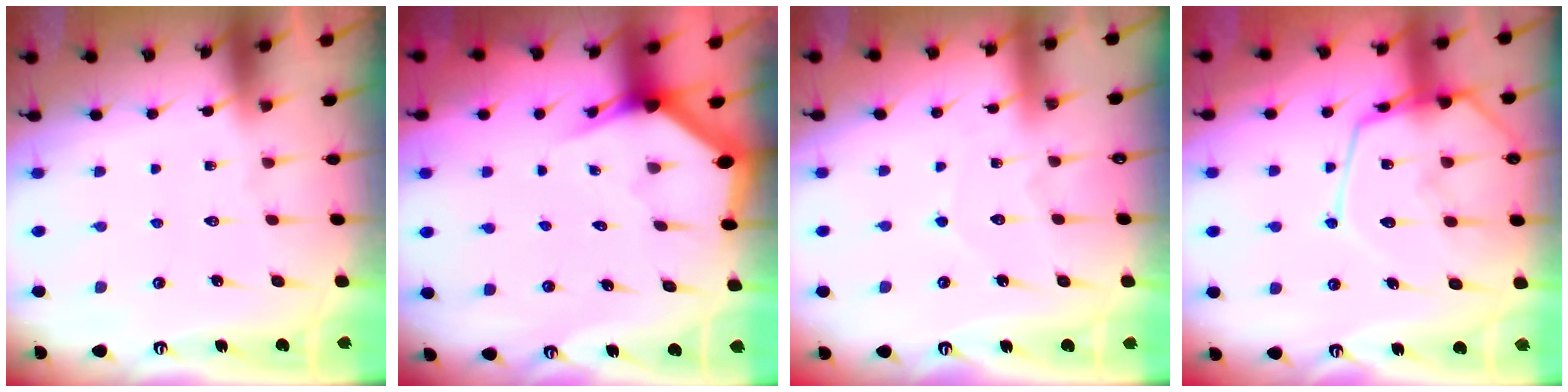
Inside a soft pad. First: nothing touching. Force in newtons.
{"total": 3.1, "press": 3.1, "slide": 0.1}
{"total": 3.0, "press": 3.0, "slide": 0.3}
{"total": 17.1, "press": 17.1, "slide": 1.7}